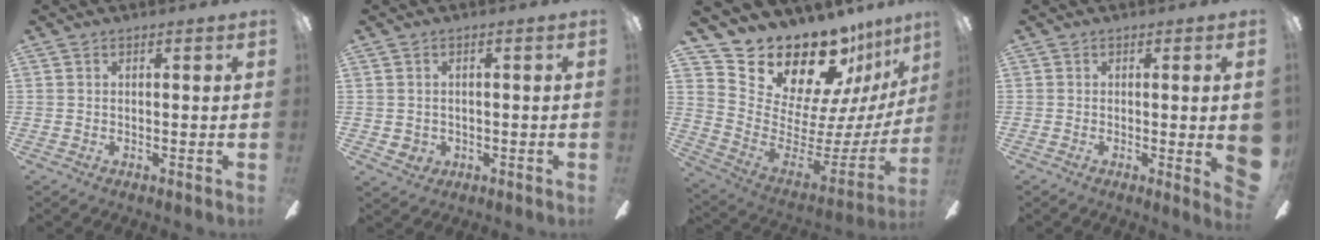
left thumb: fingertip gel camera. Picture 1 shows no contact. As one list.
[{"total": 2.3, "force": [-0.1, 1.9, 1.2], "torque": [-0.023, 0.003, -0.001]}, {"total": 20.6, "force": [18.4, 7.3, 6.0], "torque": [-0.101, -0.163, 0.339]}, {"total": 7.1, "force": [-0.7, 1.1, 7.0], "torque": [-0.092, -0.014, -0.003]}]